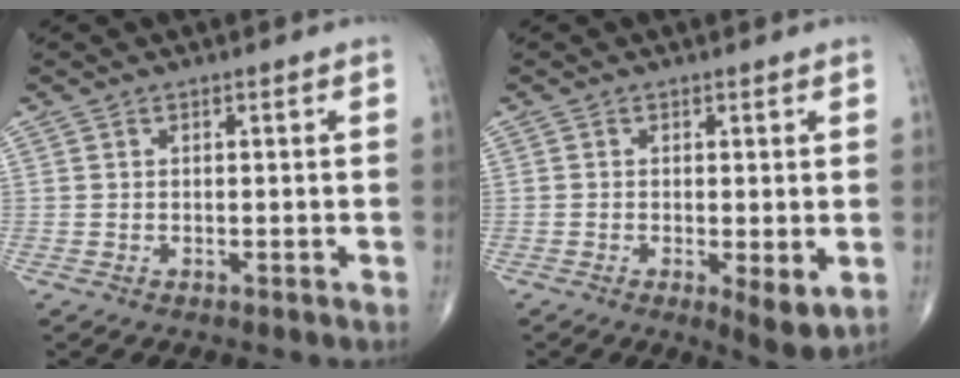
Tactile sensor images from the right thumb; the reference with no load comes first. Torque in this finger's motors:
{"motor_torque": [0.38, 0.76, -0.06, -0.09, 0.11]}